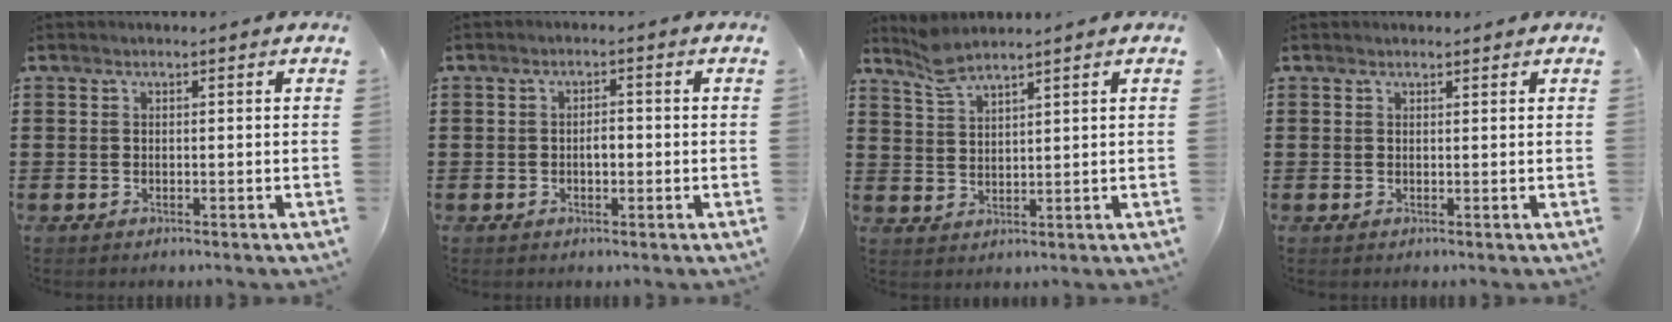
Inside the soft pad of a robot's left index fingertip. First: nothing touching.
{"total": 1.9, "force": [-0.3, 0.8, 1.7], "torque": [-0.032, 0.004, -0.008]}
{"total": 4.0, "force": [3.5, 0.4, 1.9], "torque": [-0.048, -0.005, 0.065]}
{"total": 0.6, "force": [0.6, 0.2, 0.0], "torque": [-0.003, 0.000, 0.012]}